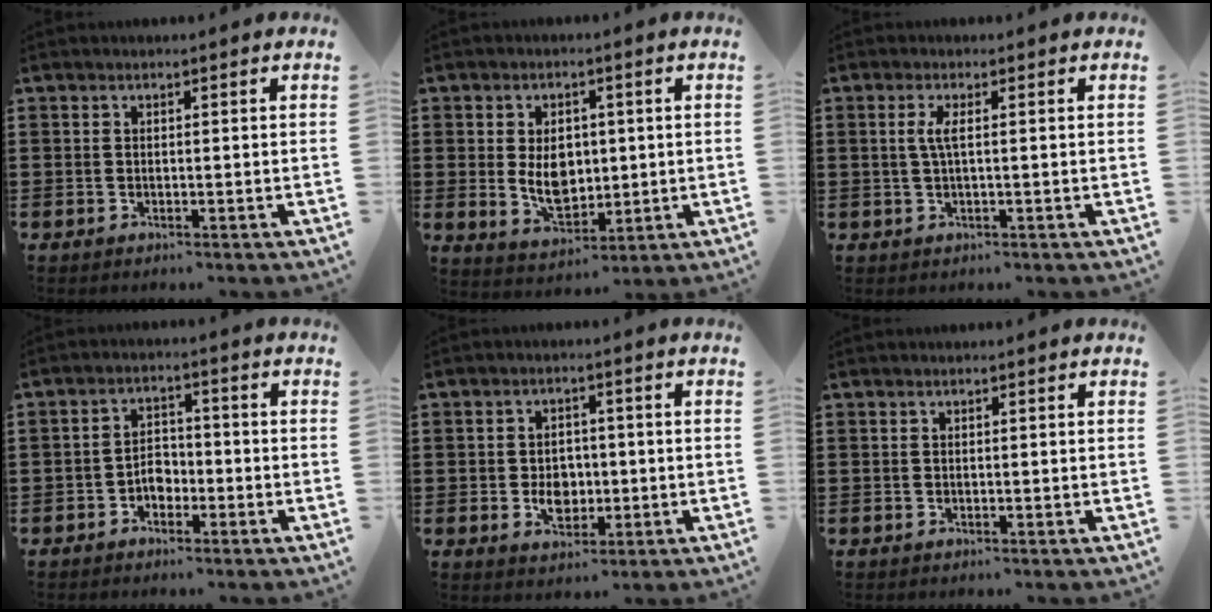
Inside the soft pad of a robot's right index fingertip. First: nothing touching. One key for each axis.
{"total": 6.8, "fx": 0.3, "fy": 4.6, "fz": 4.9, "tx": -0.077, "ty": 0.004, "tz": 0.002}
{"total": 2.4, "fx": 0.2, "fy": 0.2, "fz": 2.3, "tx": -0.054, "ty": -0.007, "tz": 0.000}
{"total": 3.1, "fx": -1.6, "fy": 2.1, "fz": 1.6, "tx": -0.035, "ty": 0.006, "tz": -0.033}
{"total": 4.7, "fx": -0.8, "fy": 3.5, "fz": 3.0, "tx": -0.056, "ty": 0.004, "tz": -0.017}
{"total": 0.0}